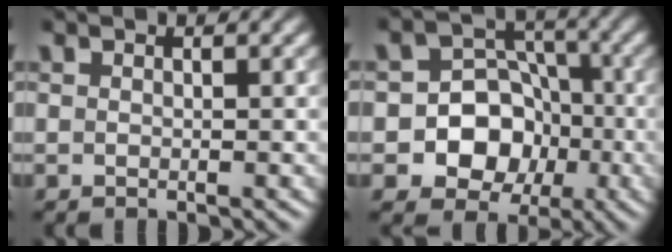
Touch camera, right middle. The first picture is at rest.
{"total": 8.0, "force": [-2.4, 7.1, 3.0], "torque": [-0.035, 0.018, -0.069]}